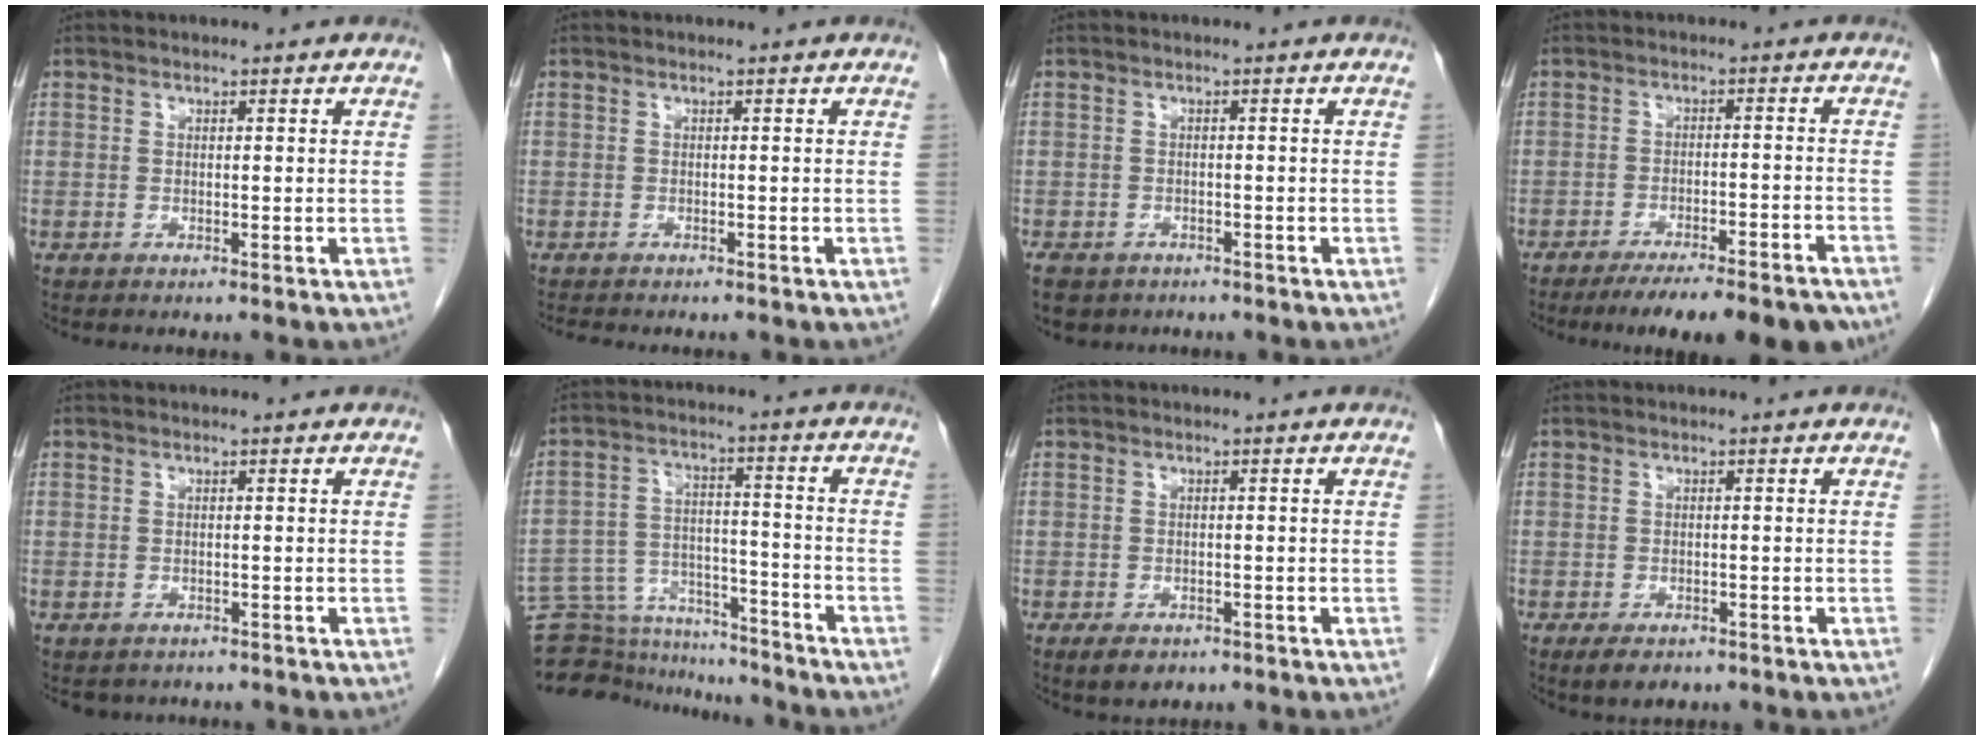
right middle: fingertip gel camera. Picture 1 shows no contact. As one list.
[{"total": 3.0, "force": [-2.6, 0.8, 1.2], "torque": [-0.027, -0.009, -0.032]}, {"total": 6.4, "force": [-4.6, 4.0, 1.9], "torque": [-0.040, -0.003, -0.065]}, {"total": 14.1, "force": [-11.8, 1.7, 7.4], "torque": [-0.076, -0.006, -0.164]}, {"total": 2.5, "force": [-2.1, 1.3, 0.2], "torque": [-0.009, 0.001, -0.028]}, {"total": 16.4, "force": [-15.5, 4.2, 3.4], "torque": [-0.067, 0.034, -0.234]}, {"total": 3.5, "force": [-2.3, 2.0, 1.7], "torque": [-0.028, -0.003, -0.028]}, {"total": 3.3, "force": [-2.3, 1.7, 1.8], "torque": [-0.031, -0.004, -0.028]}]